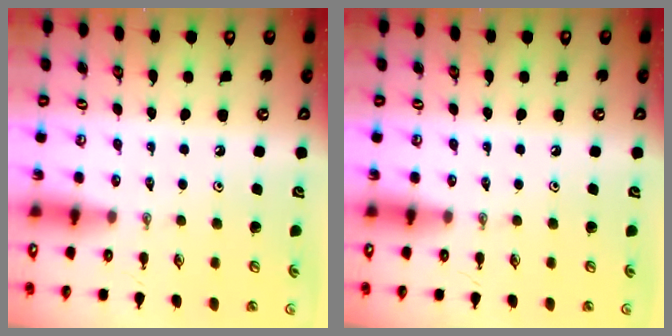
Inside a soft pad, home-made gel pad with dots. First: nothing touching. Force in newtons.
{"total": 0.0}